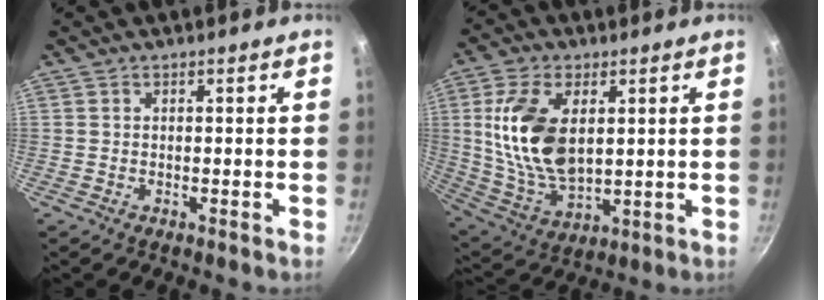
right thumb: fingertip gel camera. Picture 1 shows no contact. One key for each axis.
{"total": 16.3, "fx": 3.3, "fy": 9.2, "fz": 13.0, "tx": -0.239, "ty": -0.018, "tz": 0.074}